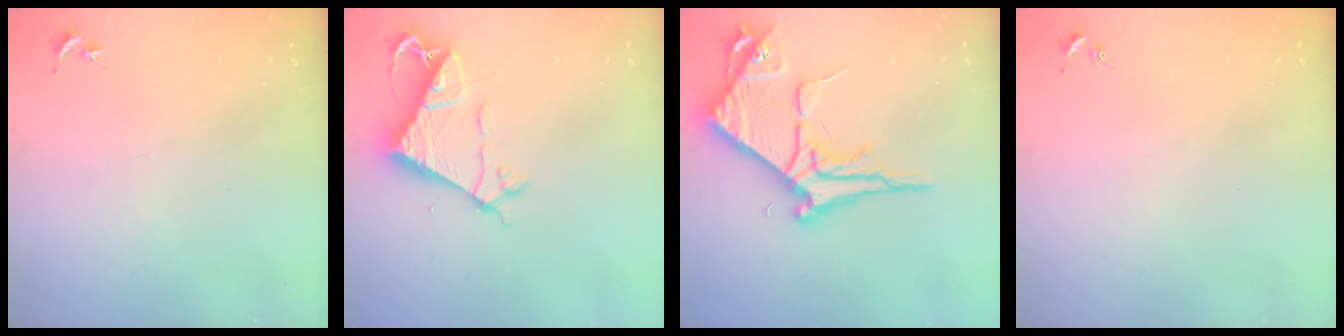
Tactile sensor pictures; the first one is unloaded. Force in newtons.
{"total": 7.5, "press": 7.5, "slide": 0.1}
{"total": 8.8, "press": 8.7, "slide": 0.9}
{"total": 0.0}